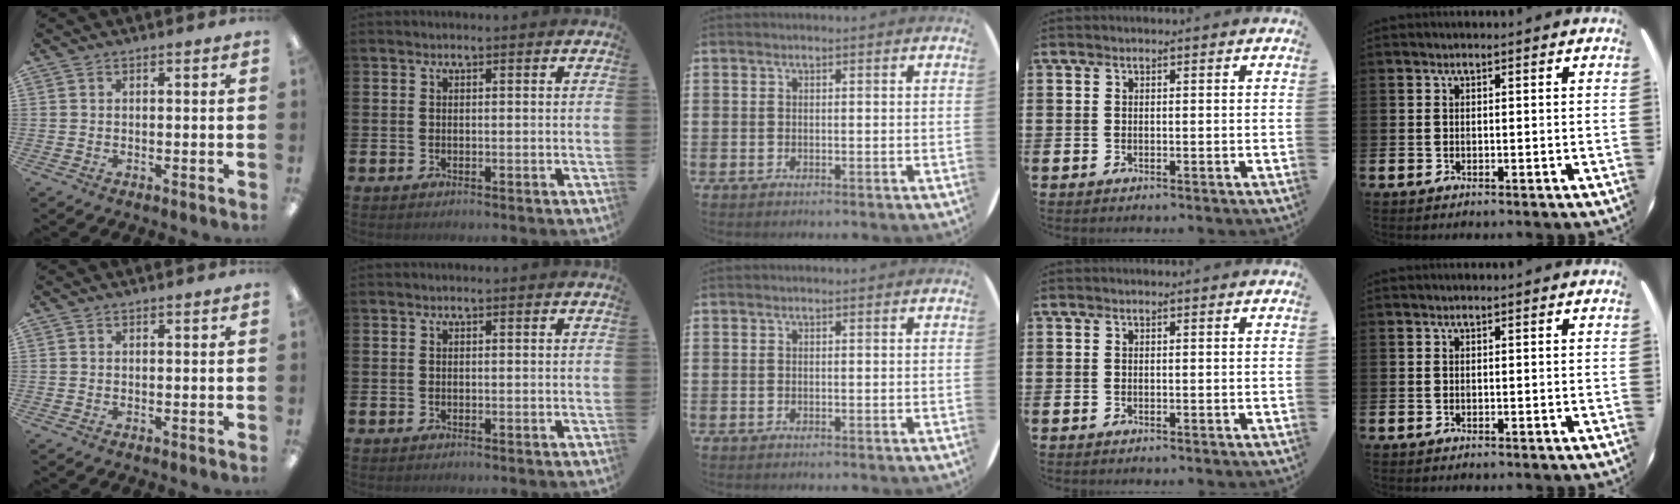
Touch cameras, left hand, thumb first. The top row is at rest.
{}